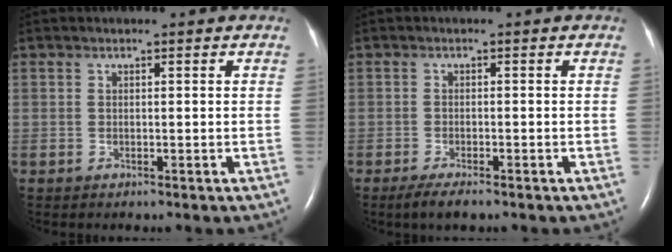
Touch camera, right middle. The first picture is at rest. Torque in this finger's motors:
{"motor_torque": [0.40, -0.24, 0.01, 0.01]}